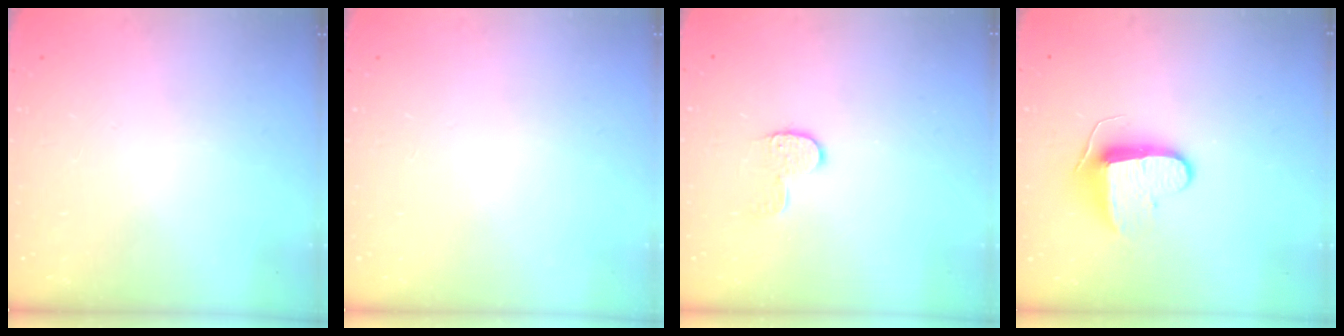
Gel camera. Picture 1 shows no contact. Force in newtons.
{"total": 0.0}
{"total": 6.8, "press": 6.8, "slide": 0.2}
{"total": 9.1, "press": 9.1, "slide": 0.3}